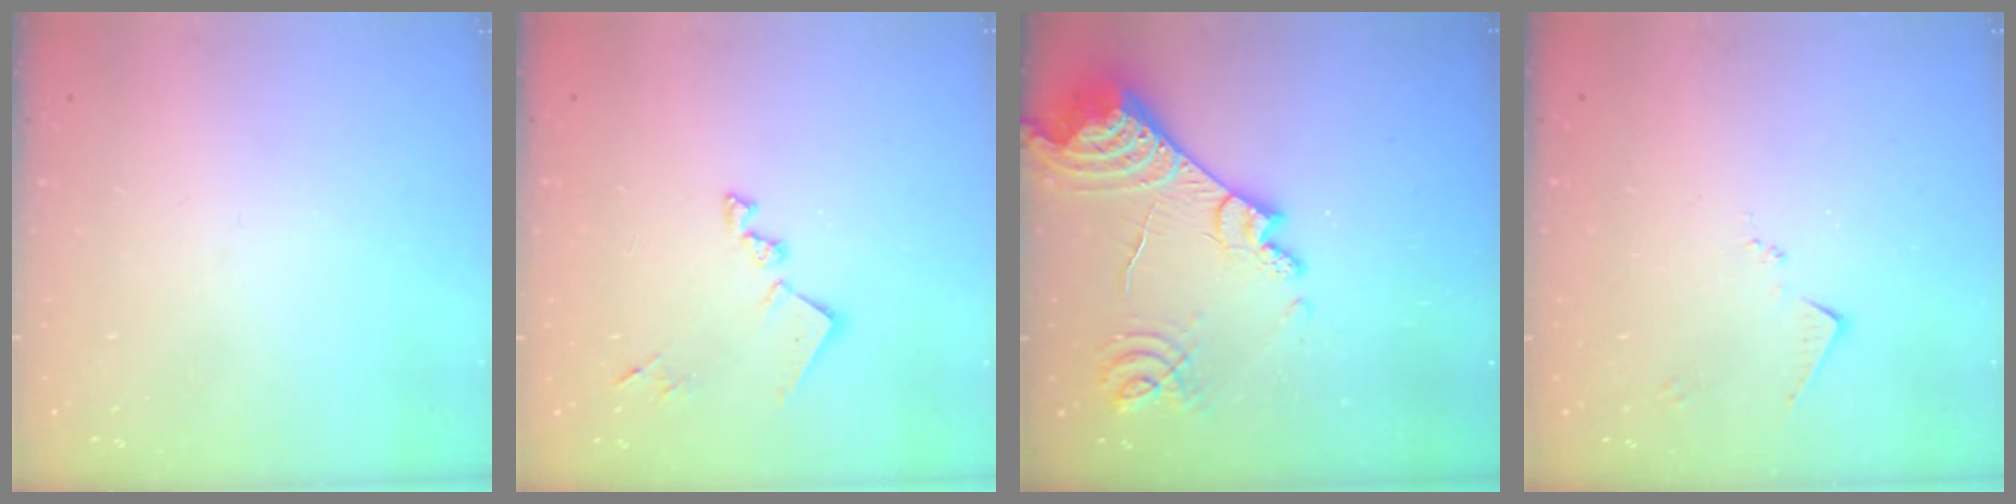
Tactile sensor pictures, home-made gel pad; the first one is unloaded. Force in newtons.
{"total": 11.7, "press": 11.6, "slide": 0.3}
{"total": 23.4, "press": 23.2, "slide": 2.6}
{"total": 6.5, "press": 6.5, "slide": 0.7}